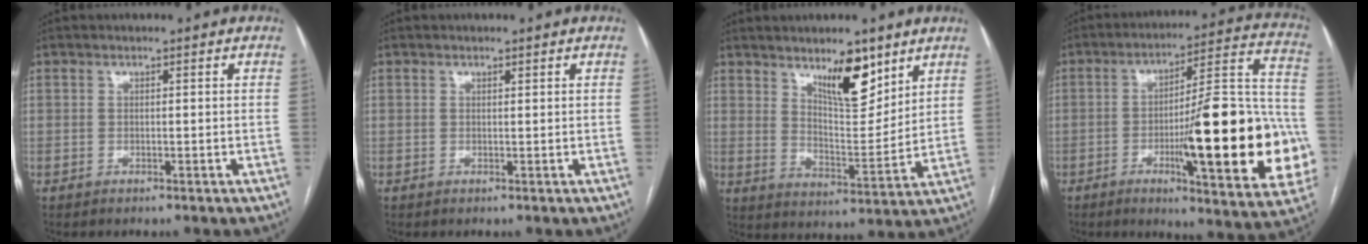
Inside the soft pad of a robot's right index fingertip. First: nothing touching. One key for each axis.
{"total": 0.0}
{"total": 9.7, "fx": 6.4, "fy": 2.9, "fz": 6.6, "tx": -0.112, "ty": -0.008, "tz": 0.113}
{"total": 25.5, "fx": -5.8, "fy": 4.1, "fz": 24.5, "tx": -0.282, "ty": 0.010, "tz": -0.074}